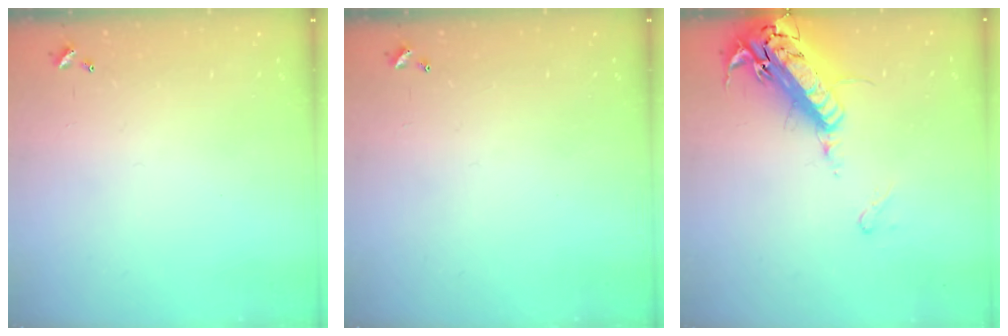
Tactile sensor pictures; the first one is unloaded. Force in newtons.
{"total": 0.0}
{"total": 21.2, "press": 20.7, "slide": 4.7}